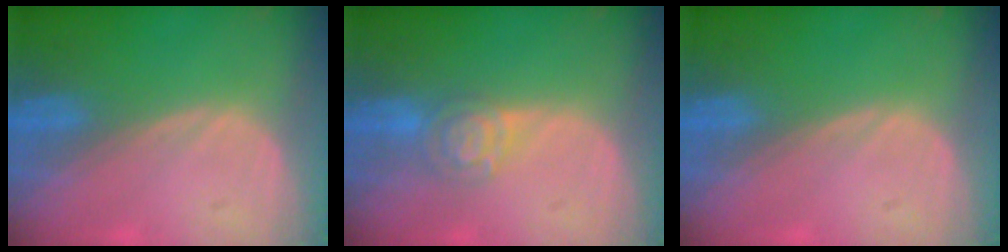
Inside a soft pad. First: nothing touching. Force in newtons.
{"total": 5.0, "press": 4.3, "slide": 2.5}
{"total": 0.0}